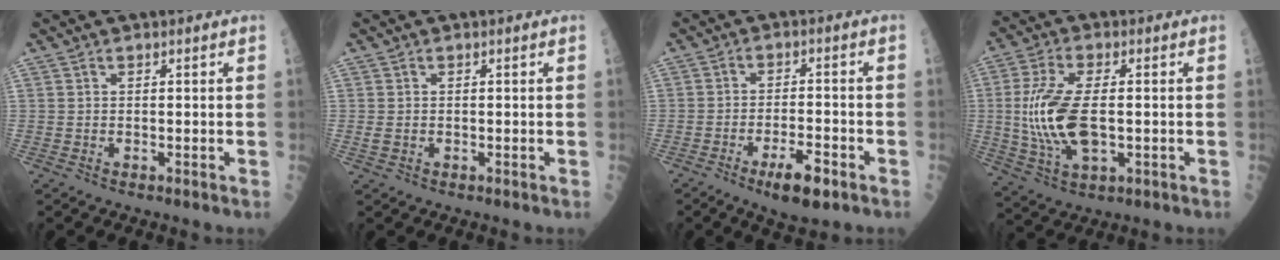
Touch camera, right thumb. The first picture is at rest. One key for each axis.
{"total": 1.2, "fx": -0.1, "fy": 0.9, "fz": 0.7, "tx": -0.013, "ty": 0.003, "tz": -0.001}
{"total": 7.5, "fx": -4.0, "fy": 2.2, "fz": 5.9, "tx": -0.090, "ty": 0.015, "tz": -0.061}
{"total": 13.6, "fx": -0.4, "fy": 6.3, "fz": 12.1, "tx": -0.257, "ty": -0.004, "tz": -0.003}